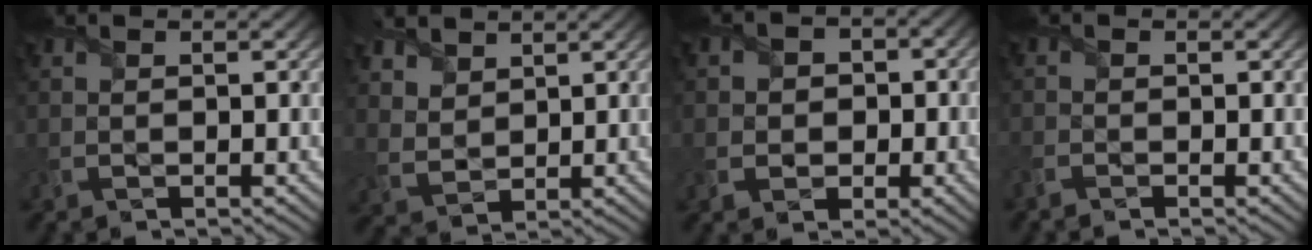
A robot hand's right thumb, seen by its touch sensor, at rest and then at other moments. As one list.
[{"total": 4.7, "force": [3.3, 2.7, 1.8], "torque": [-0.060, 0.001, 0.065]}, {"total": 4.1, "force": [-0.1, 3.8, 1.6], "torque": [-0.019, 0.012, -0.030]}, {"total": 1.5, "force": [-1.2, 0.6, 0.7], "torque": [-0.025, -0.005, -0.030]}]